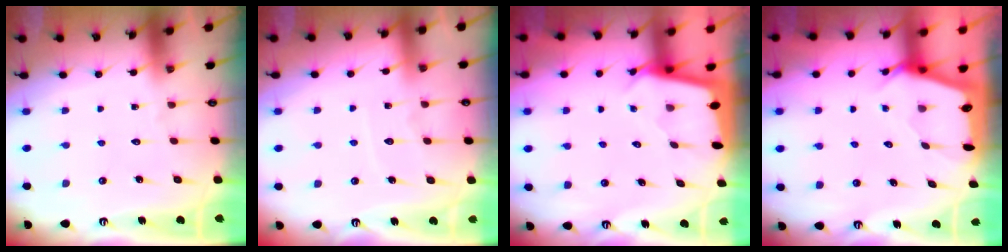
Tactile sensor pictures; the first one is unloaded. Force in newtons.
{"total": 4.9, "press": 4.9, "slide": 0.3}
{"total": 2.4, "press": 2.4, "slide": 0.1}
{"total": 2.5, "press": 2.5, "slide": 0.3}